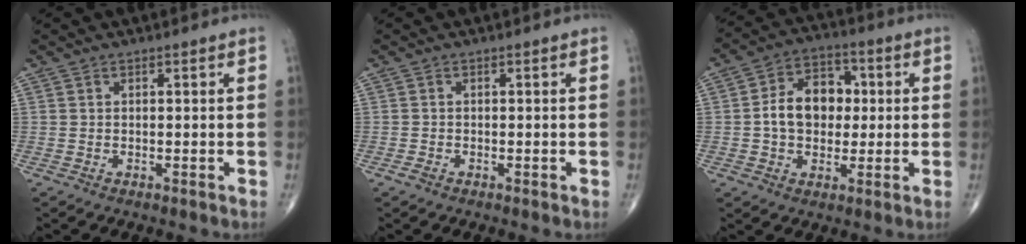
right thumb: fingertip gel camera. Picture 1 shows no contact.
{"total": 0.9, "force": [-0.5, 0.4, 0.6], "torque": [-0.011, -0.001, -0.011]}
{"total": 11.0, "force": [0.3, 8.1, 7.5], "torque": [-0.094, 0.022, -0.001]}